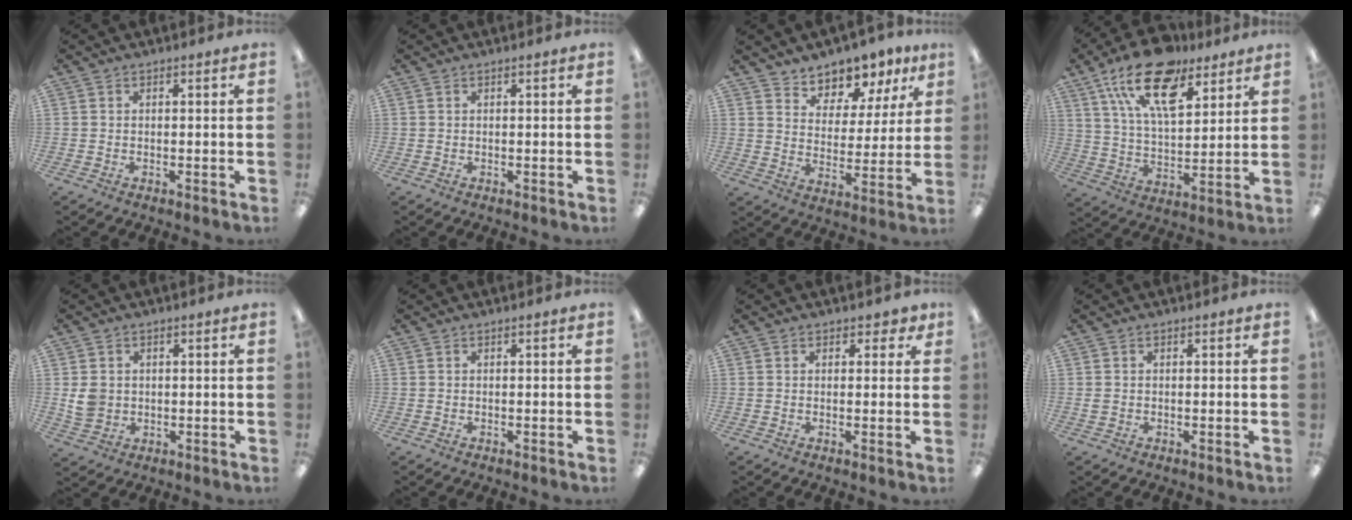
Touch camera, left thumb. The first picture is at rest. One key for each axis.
{"total": 0.0}
{"total": 8.2, "fx": 7.3, "fy": 3.5, "fz": 0.4, "tx": -0.011, "ty": -0.071, "tz": 0.133}
{"total": 18.8, "fx": 12.1, "fy": 8.9, "fz": 11.3, "tx": -0.197, "ty": -0.054, "tz": 0.212}
{"total": 4.7, "fx": 0.6, "fy": 4.3, "fz": 1.8, "tx": -0.029, "ty": 0.001, "tz": 0.011}
{"total": 0.0}
{"total": 2.1, "fx": 1.4, "fy": 1.5, "fz": 0.8, "tx": -0.001, "ty": -0.002, "tz": 0.022}
{"total": 1.2, "fx": 0.0, "fy": 1.1, "fz": 0.4, "tx": -0.009, "ty": 0.004, "tz": -0.001}